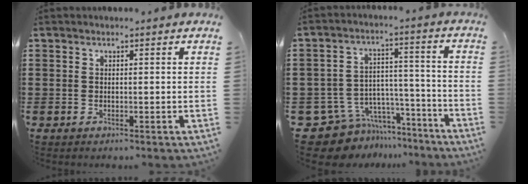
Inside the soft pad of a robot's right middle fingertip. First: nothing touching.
{"total": 9.7, "force": [-8.2, 4.7, 1.8], "torque": [-0.047, 0.025, -0.156]}